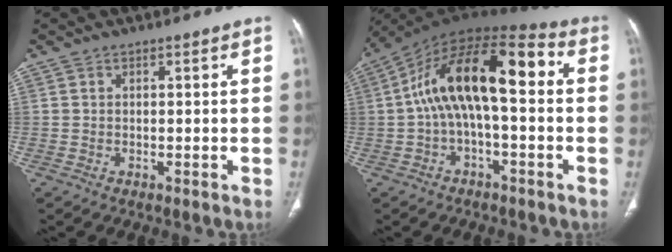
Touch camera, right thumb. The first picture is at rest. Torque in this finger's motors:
{"motor_torque": [0.48, 0.55, 1.65, -0.54, 0.29]}